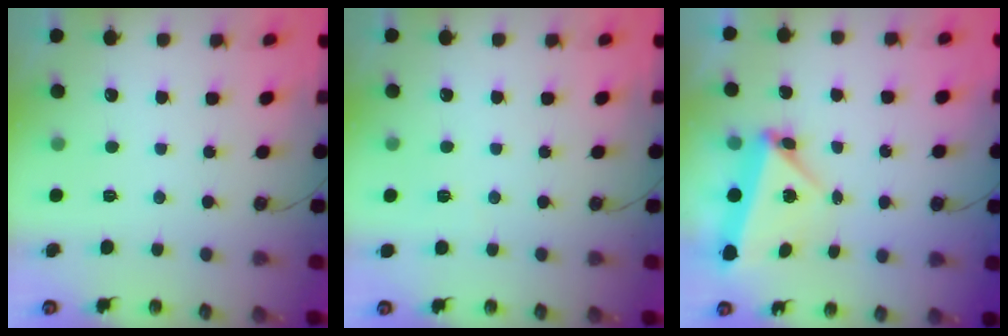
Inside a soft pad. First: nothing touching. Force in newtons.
{"total": 2.3, "press": 1.3, "slide": 1.9}
{"total": 5.6, "press": 5.5, "slide": 0.6}